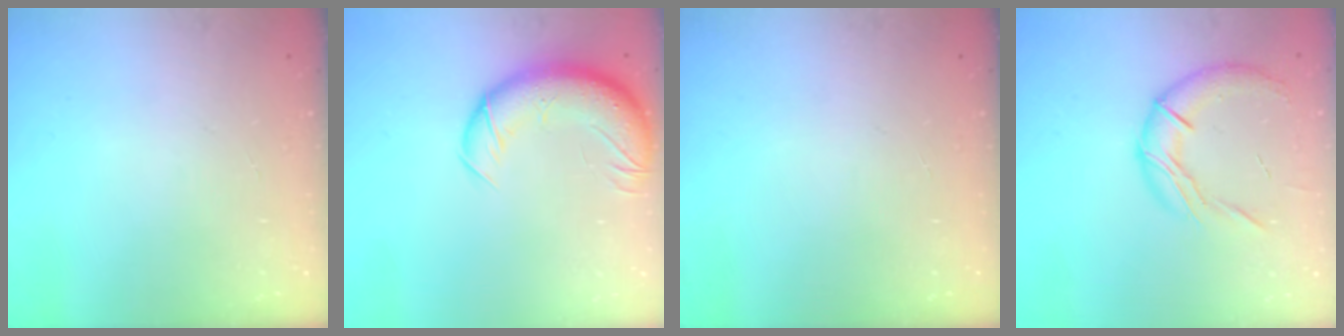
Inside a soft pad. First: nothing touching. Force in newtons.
{"total": 13.3, "press": 12.8, "slide": 3.6}
{"total": 0.0}
{"total": 12.1, "press": 12.0, "slide": 1.1}